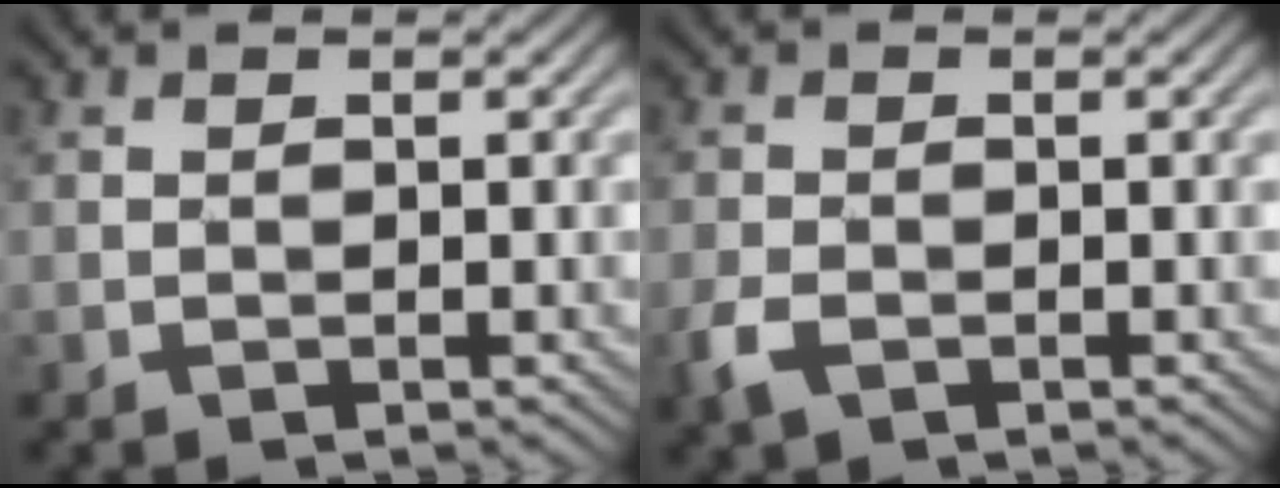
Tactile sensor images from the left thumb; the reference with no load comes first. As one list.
[{"total": 2.8, "force": [-1.5, 1.6, 1.7], "torque": [-0.047, -0.006, -0.034]}]